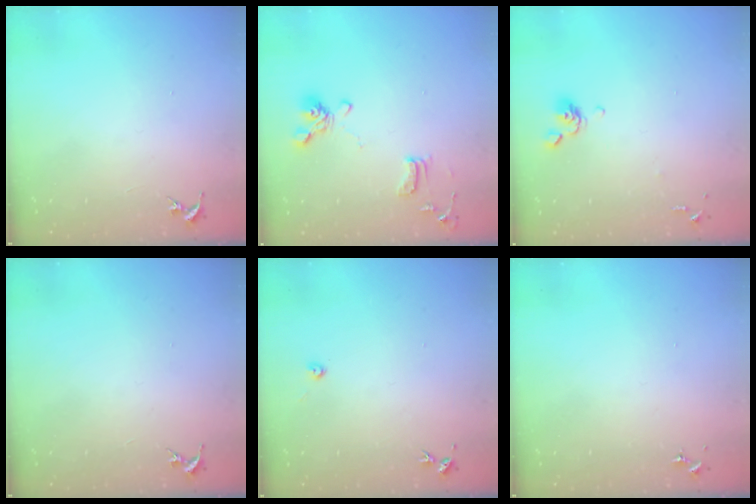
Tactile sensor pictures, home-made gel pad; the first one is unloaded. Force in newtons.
{"total": 12.3, "press": 12.2, "slide": 1.8}
{"total": 6.4, "press": 6.2, "slide": 1.5}
{"total": 0.0}
{"total": 2.2, "press": 2.2, "slide": 0.3}
{"total": 0.0}